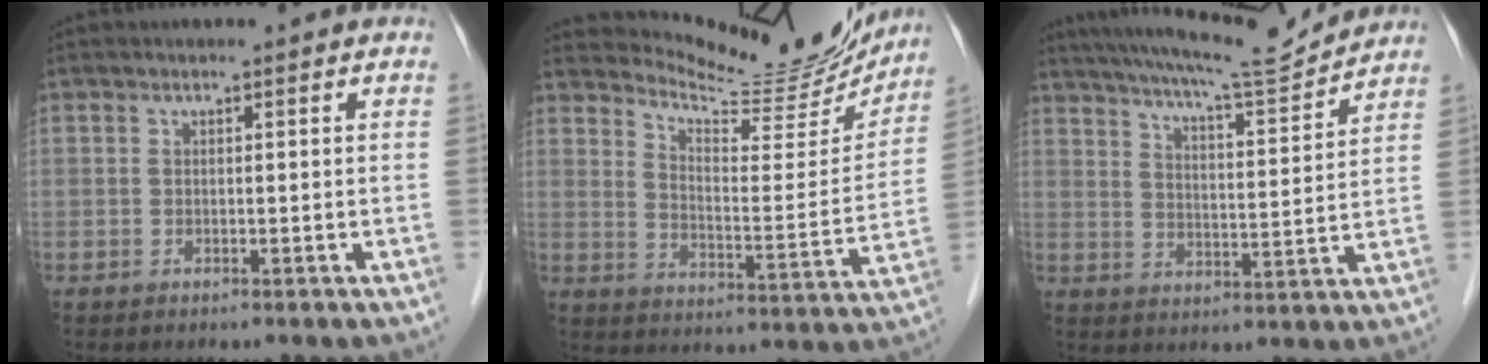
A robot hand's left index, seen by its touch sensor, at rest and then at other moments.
{"total": 14.6, "force": [14.1, 1.8, 3.3], "torque": [-0.049, -0.068, 0.176]}
{"total": 11.9, "force": [11.0, 0.0, 4.7], "torque": [-0.082, -0.020, 0.153]}